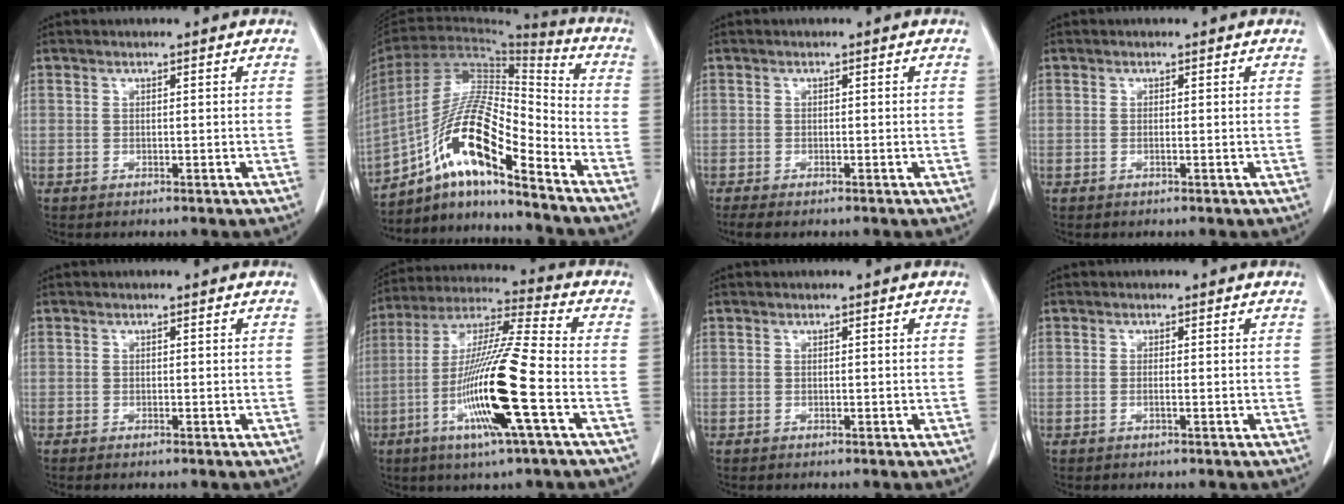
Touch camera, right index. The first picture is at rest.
{"total": 17.0, "force": [-10.4, 2.7, 13.2], "torque": [-0.257, 0.011, -0.186]}
{"total": 2.6, "force": [-2.0, 0.6, 1.5], "torque": [-0.025, -0.009, -0.030]}
{"total": 0.0}
{"total": 0.5, "force": [-0.4, 0.1, 0.3], "torque": [-0.011, -0.002, -0.008]}
{"total": 16.9, "force": [-5.3, -0.1, 16.1], "torque": [-0.320, -0.015, -0.107]}
{"total": 0.0}
{"total": 0.7, "force": [-0.2, 0.0, 0.7], "torque": [-0.015, 0.000, -0.004]}